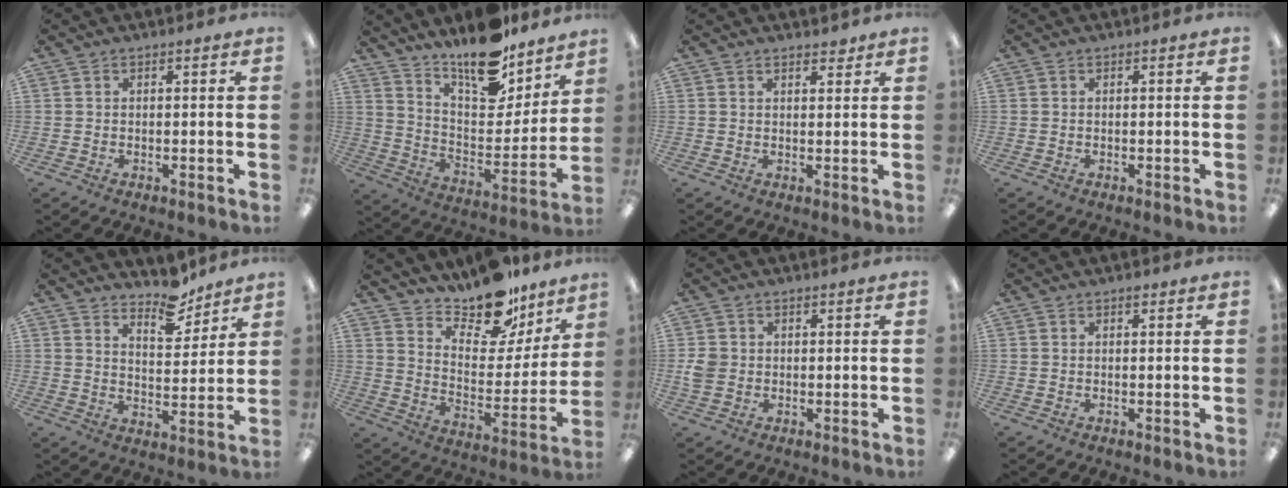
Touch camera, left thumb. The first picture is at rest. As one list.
[{"total": 15.6, "force": [13.9, 4.8, 5.3], "torque": [-0.088, -0.118, 0.244]}, {"total": 2.3, "force": [2.0, 0.9, 0.7], "torque": [0.000, -0.008, 0.033]}, {"total": 0.0}, {"total": 9.0, "force": [7.7, 3.5, 3.0], "torque": [-0.020, -0.061, 0.135]}, {"total": 15.7, "force": [13.5, 6.0, 5.5], "torque": [-0.083, -0.112, 0.237]}, {"total": 3.2, "force": [0.0, 2.9, 1.3], "torque": [-0.015, 0.004, -0.001]}, {"total": 0.6, "force": [0.5, 0.2, 0.3], "torque": [0.000, -0.002, 0.007]}]